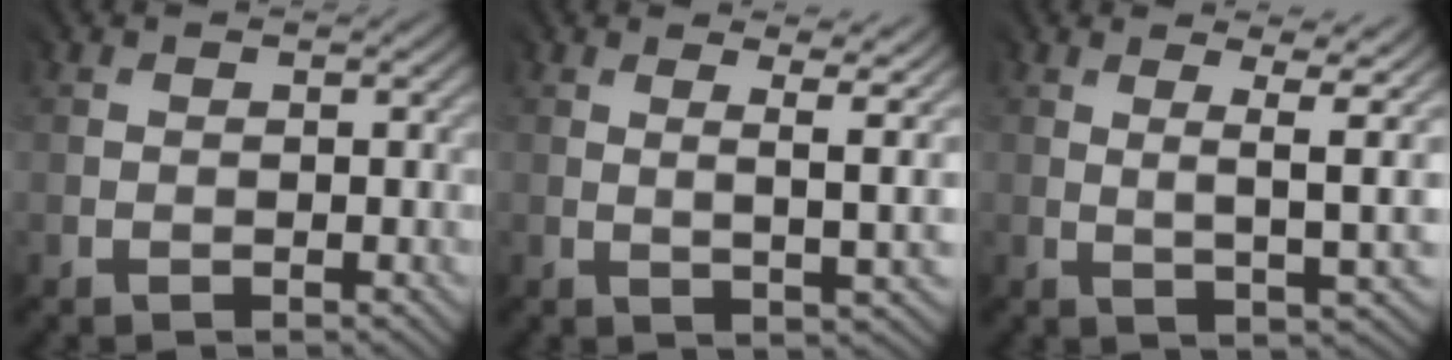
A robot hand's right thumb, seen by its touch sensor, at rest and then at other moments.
{"total": 4.7, "force": [2.6, 0.6, 3.9], "torque": [-0.049, 0.011, 0.035]}
{"total": 5.1, "force": [2.3, 0.4, 4.5], "torque": [-0.066, 0.003, 0.039]}